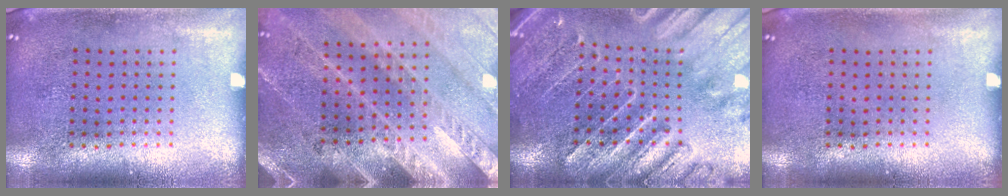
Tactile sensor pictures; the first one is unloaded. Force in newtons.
{"total": 2.9, "press": 2.6, "slide": 1.1}
{"total": 3.0, "press": 2.9, "slide": 0.9}
{"total": 0.0}